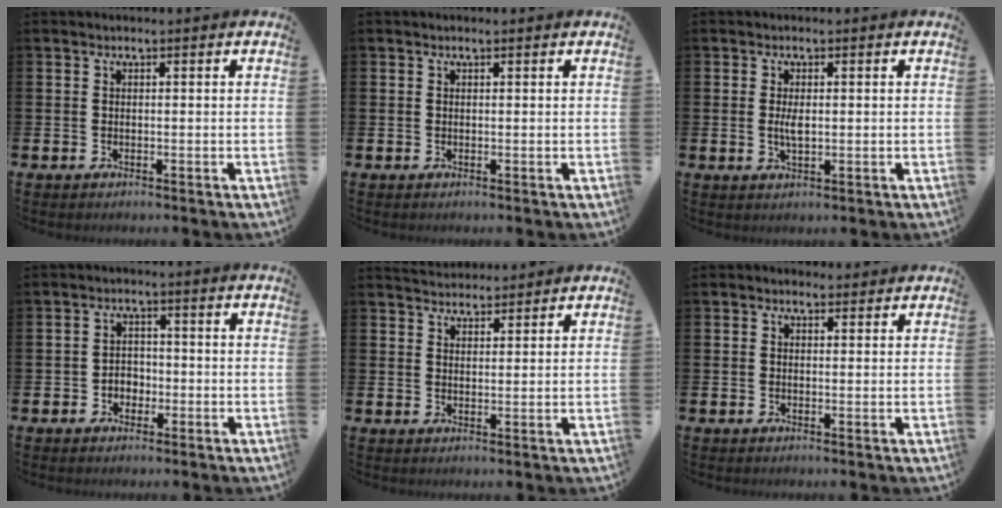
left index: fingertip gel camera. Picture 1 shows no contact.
{"total": 0.0}
{"total": 2.4, "force": [0.1, 0.9, 2.3], "torque": [-0.035, -0.003, -0.001]}
{"total": 2.7, "force": [-1.2, 2.1, 1.1], "torque": [-0.015, 0.003, -0.029]}
{"total": 3.3, "force": [3.2, 0.7, 0.0], "torque": [-0.006, -0.014, 0.059]}
{"total": 1.0, "force": [0.7, 0.6, 0.4], "torque": [0.001, 0.006, 0.010]}